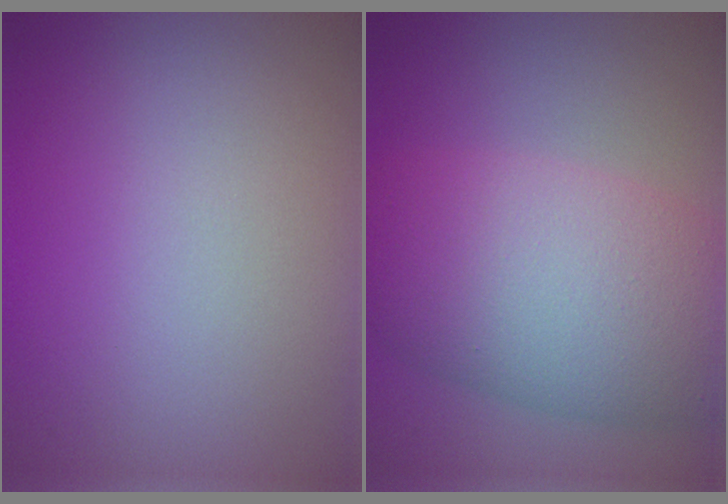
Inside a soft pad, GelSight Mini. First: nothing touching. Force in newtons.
{"total": 10.6, "press": 10.5, "slide": 0.4}